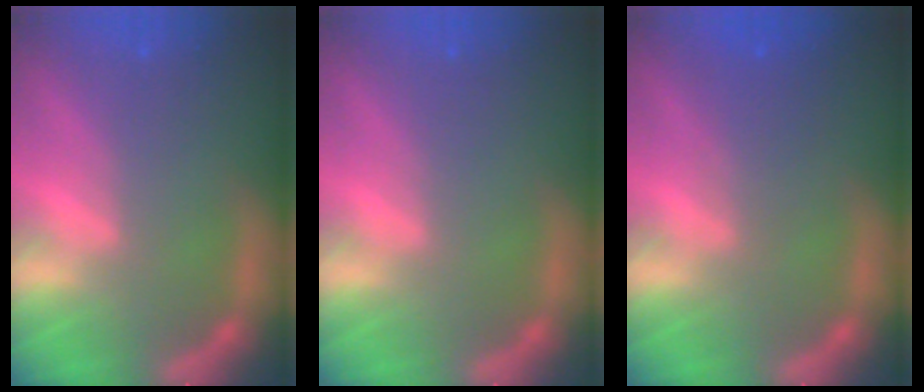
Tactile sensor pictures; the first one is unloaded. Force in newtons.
{"total": 0.0}
{"total": 2.5}